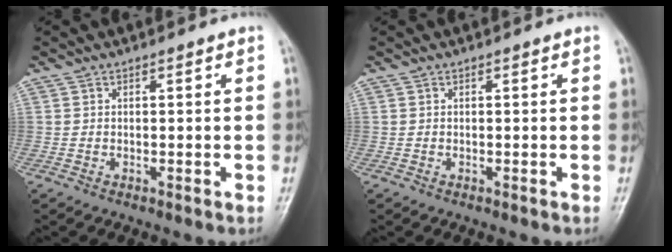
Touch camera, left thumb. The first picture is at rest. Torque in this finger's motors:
{"motor_torque": [0.00, 0.00, -0.01, -0.01, 0.00]}